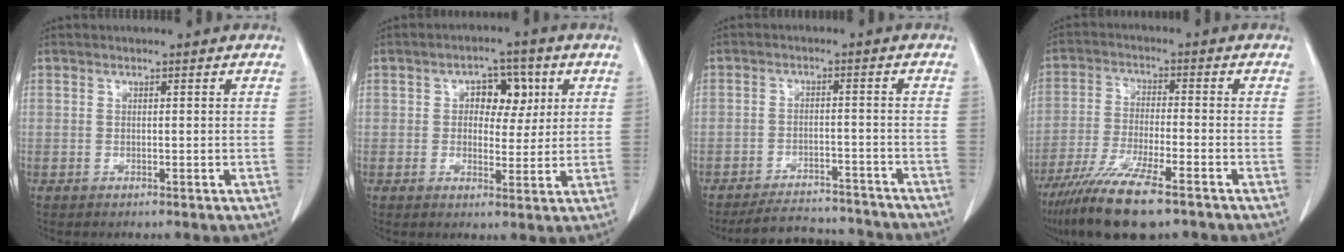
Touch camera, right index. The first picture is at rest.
{"total": 6.0, "force": [1.7, 3.7, 4.4], "torque": [-0.055, 0.016, 0.025]}
{"total": 10.0, "force": [-9.6, 2.8, 1.0], "torque": [-0.002, 0.008, -0.129]}
{"total": 12.9, "force": [-9.1, 1.8, 9.0], "torque": [-0.172, -0.036, -0.159]}